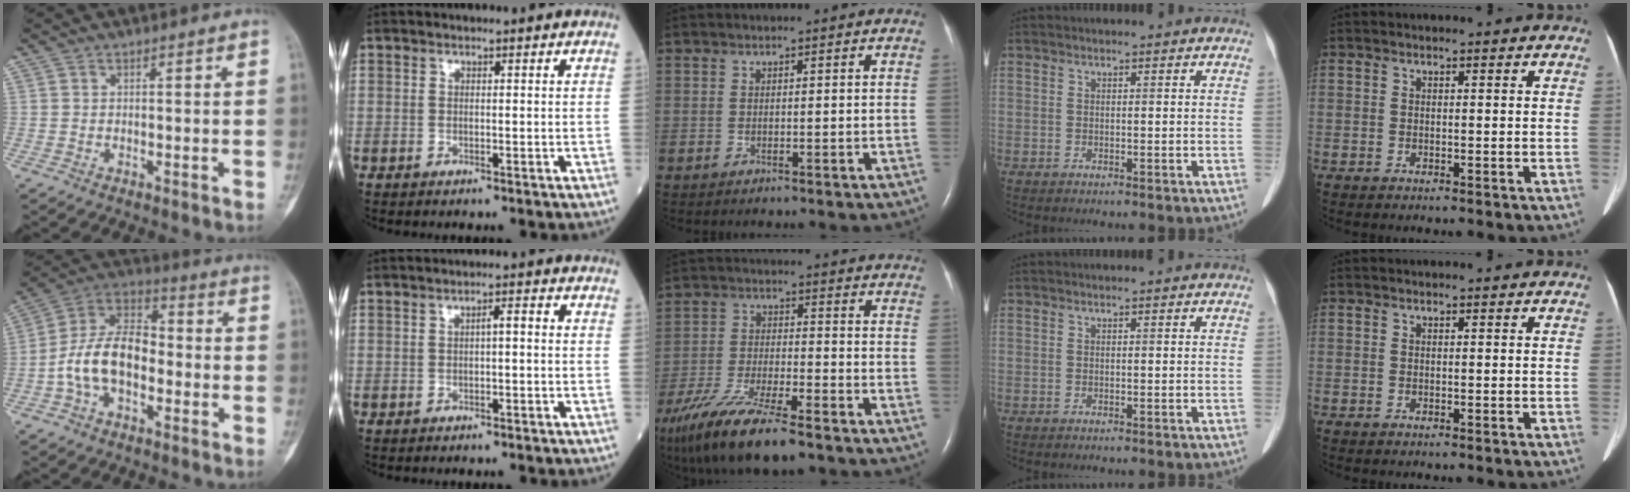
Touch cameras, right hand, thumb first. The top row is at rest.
{"thumb": {"total": 14.1, "force": [-2.9, 8.6, 10.7], "torque": [-0.183, 0.047, -0.062]}, "index": {"total": 2.0, "force": [0.0, 0.4, 2.0], "torque": [-0.030, 0.008, 0.000]}, "middle": {"total": 15.2, "force": [-11.5, 2.7, 9.5], "torque": [-0.198, -0.037, -0.204]}}